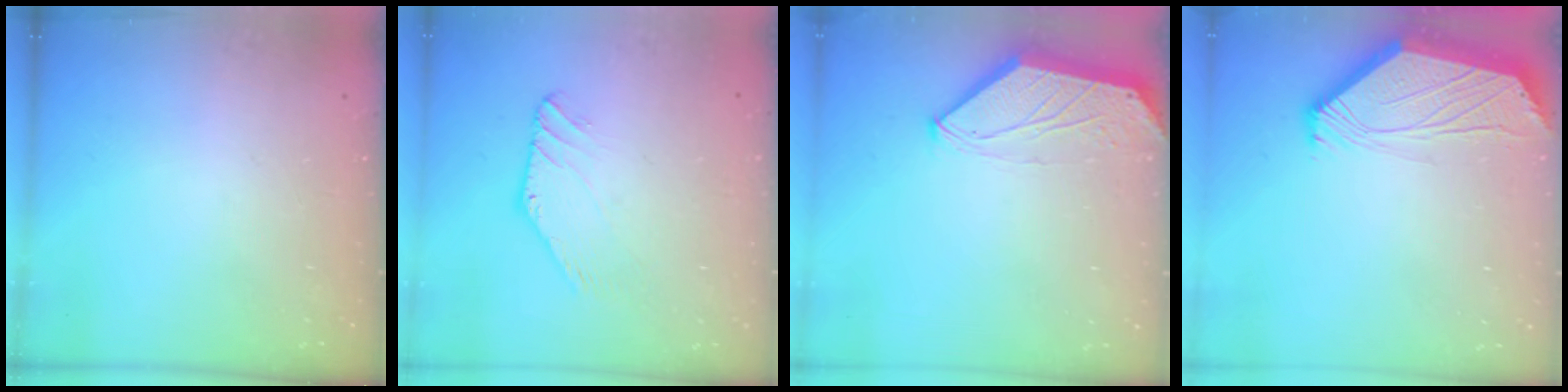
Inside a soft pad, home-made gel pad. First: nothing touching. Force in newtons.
{"total": 1.4, "press": 1.4, "slide": 0.0}
{"total": 0.0}
{"total": 2.6, "press": 2.6, "slide": 0.5}